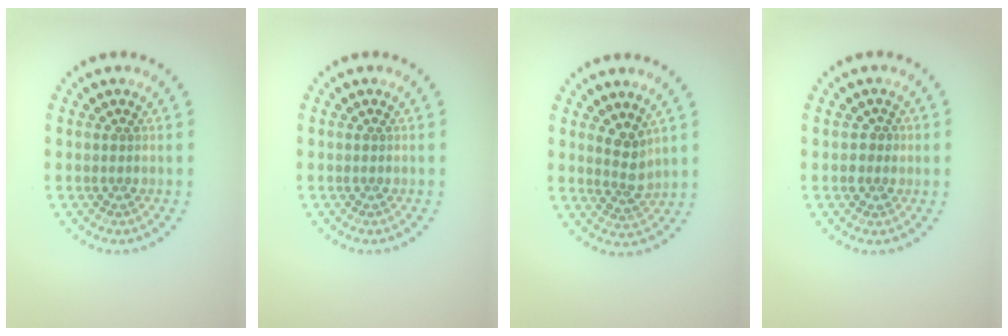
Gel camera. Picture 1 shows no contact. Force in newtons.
{"total": 0.0}
{"total": 2.3, "press": 2.1, "slide": 1.0}
{"total": 1.4, "press": 1.3, "slide": 0.5}